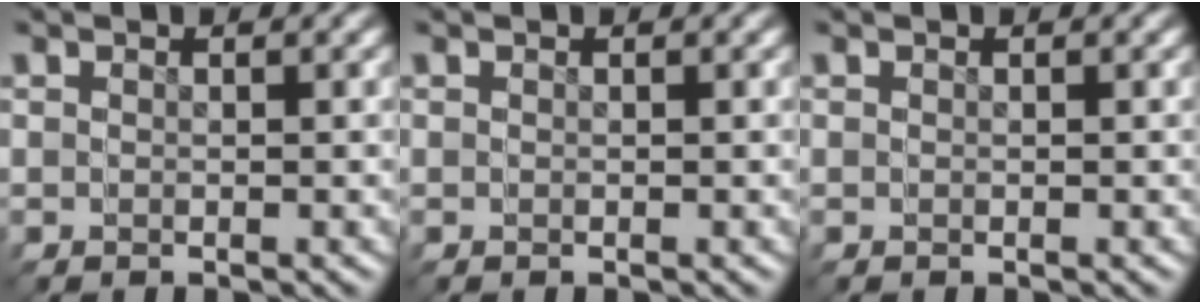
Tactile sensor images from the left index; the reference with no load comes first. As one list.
[{"total": 0.0}, {"total": 0.0}]